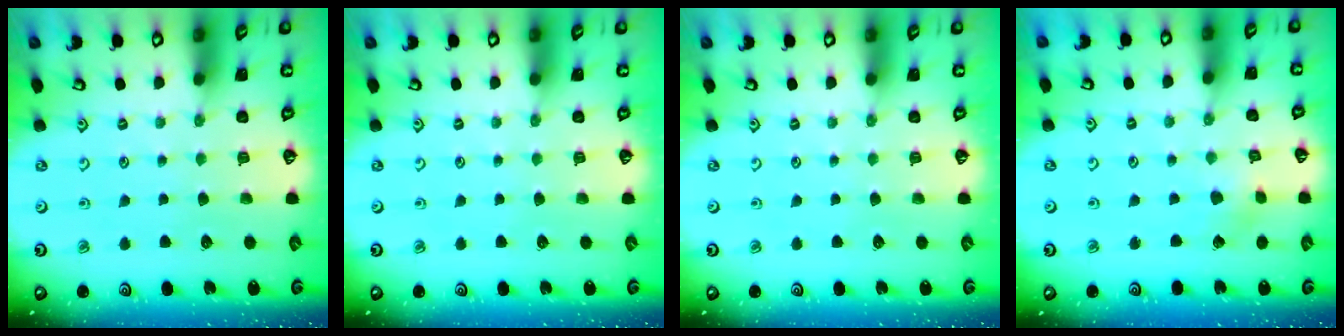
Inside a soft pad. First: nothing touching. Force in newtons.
{"total": 0.0}
{"total": 0.0}
{"total": 2.1, "press": 2.1, "slide": 0.1}